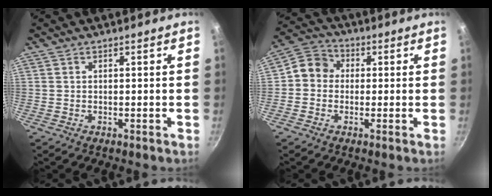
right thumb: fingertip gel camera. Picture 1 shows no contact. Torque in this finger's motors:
{"motor_torque": [0.68, 0.96, 0.49, -0.33, -0.01]}